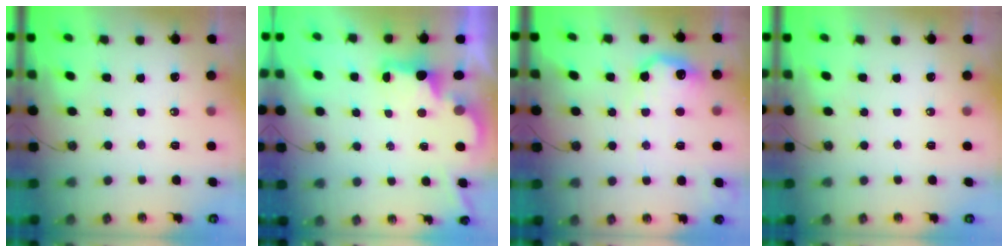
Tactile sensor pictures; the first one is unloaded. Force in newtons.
{"total": 2.6, "press": 2.5, "slide": 0.9}
{"total": 13.5, "press": 13.5, "slide": 0.8}
{"total": 0.0}